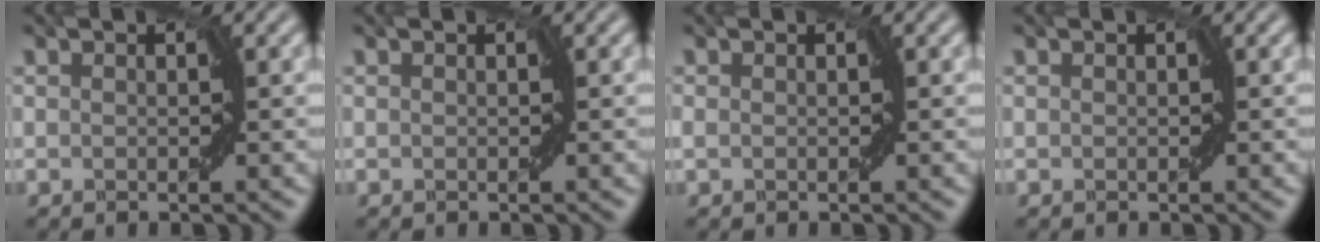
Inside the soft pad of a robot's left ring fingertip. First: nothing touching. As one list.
[{"total": 0.0}, {"total": 0.0}, {"total": 0.0}]